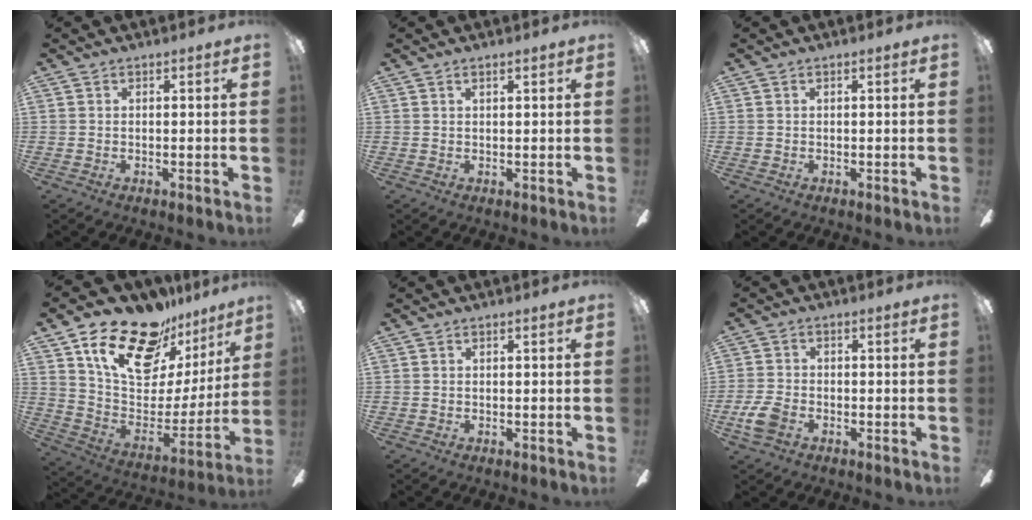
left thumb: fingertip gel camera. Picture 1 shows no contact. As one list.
[{"total": 1.2, "force": [0.8, 0.2, 0.9], "torque": [-0.019, 0.000, 0.013]}, {"total": 0.0}, {"total": 22.6, "force": [15.9, 11.1, 11.6], "torque": [-0.188, -0.101, 0.282]}, {"total": 0.0}, {"total": 5.7, "force": [-2.5, 3.5, 3.8], "torque": [-0.089, 0.006, -0.049]}]